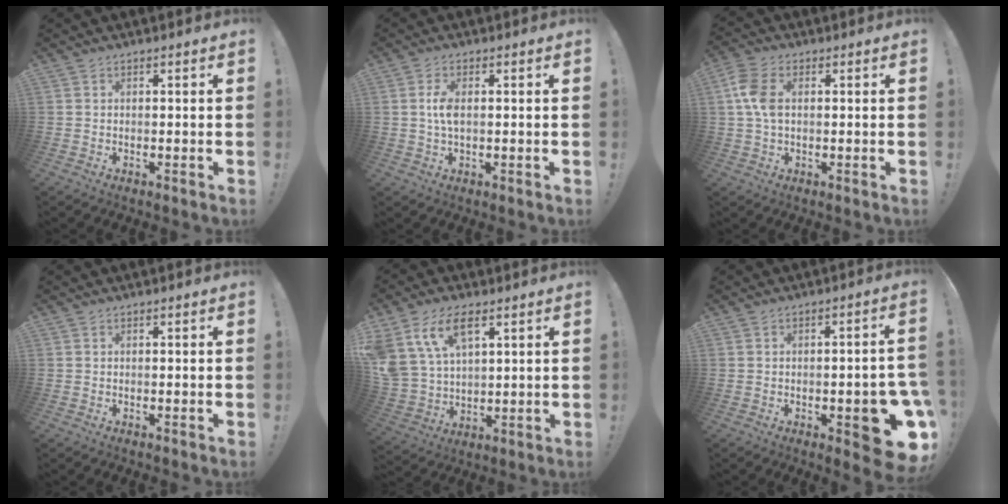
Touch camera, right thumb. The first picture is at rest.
{"total": 4.4, "force": [0.1, 1.9, 4.0], "torque": [-0.078, 0.003, -0.001]}
{"total": 7.9, "force": [1.2, 4.6, 6.3], "torque": [-0.132, 0.000, 0.020]}
{"total": 0.0}
{"total": 13.8, "force": [7.6, 7.7, 8.5], "torque": [-0.194, -0.030, 0.145]}
{"total": 13.8, "force": [-4.6, 4.9, 12.0], "torque": [-0.118, 0.011, -0.059]}